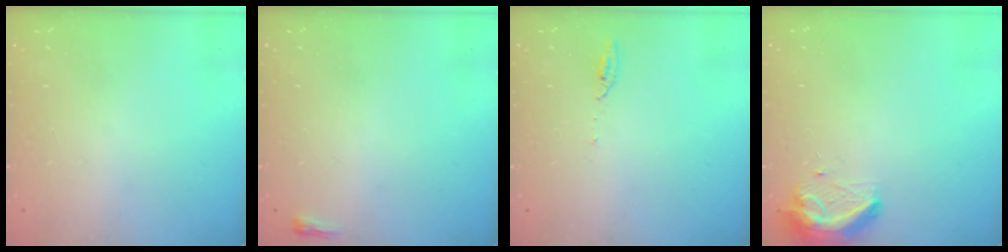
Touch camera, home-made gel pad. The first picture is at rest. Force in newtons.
{"total": 2.3, "press": 2.2, "slide": 0.7}
{"total": 4.1, "press": 4.0, "slide": 0.7}
{"total": 9.2, "press": 9.2, "slide": 0.3}